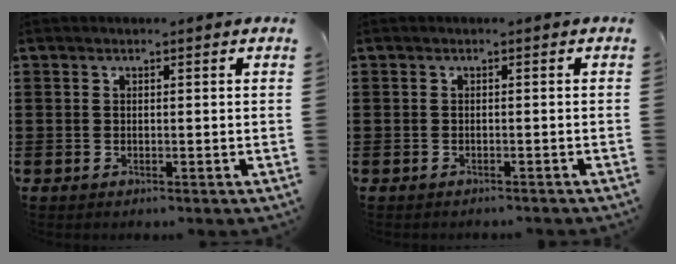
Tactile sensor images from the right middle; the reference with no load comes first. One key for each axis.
{"total": 0.7, "fx": -0.6, "fy": 0.2, "fz": -0.1, "tx": 0.000, "ty": 0.002, "tz": -0.015}